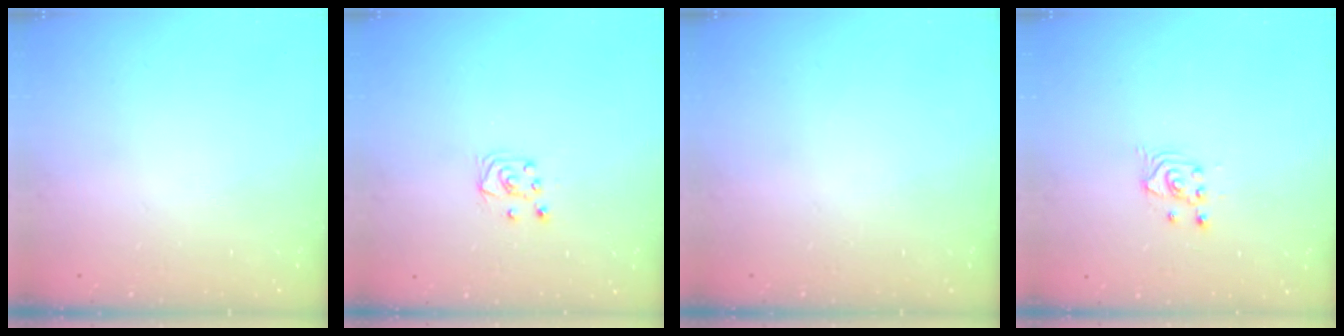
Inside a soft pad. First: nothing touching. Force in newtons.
{"total": 5.2, "press": 5.2, "slide": 0.4}
{"total": 0.0}
{"total": 2.7, "press": 2.7, "slide": 0.2}